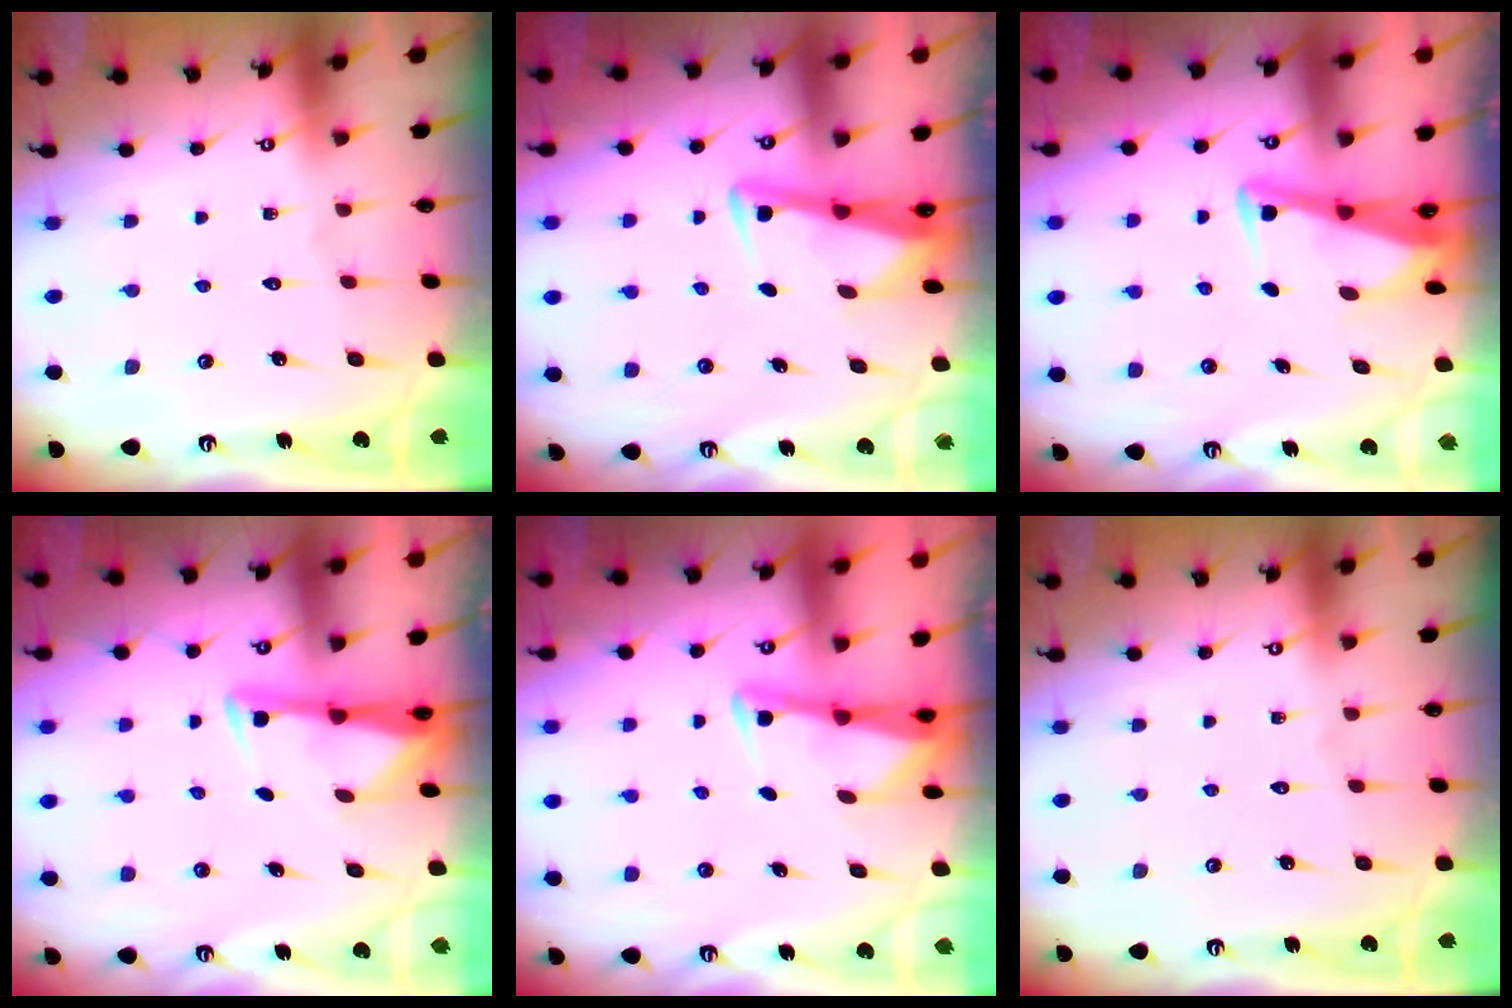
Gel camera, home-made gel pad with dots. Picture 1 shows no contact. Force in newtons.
{"total": 3.4, "press": 3.4, "slide": 0.4}
{"total": 3.2, "press": 3.2, "slide": 0.3}
{"total": 3.2, "press": 3.2, "slide": 0.5}
{"total": 3.2, "press": 3.2, "slide": 0.4}
{"total": 0.0}